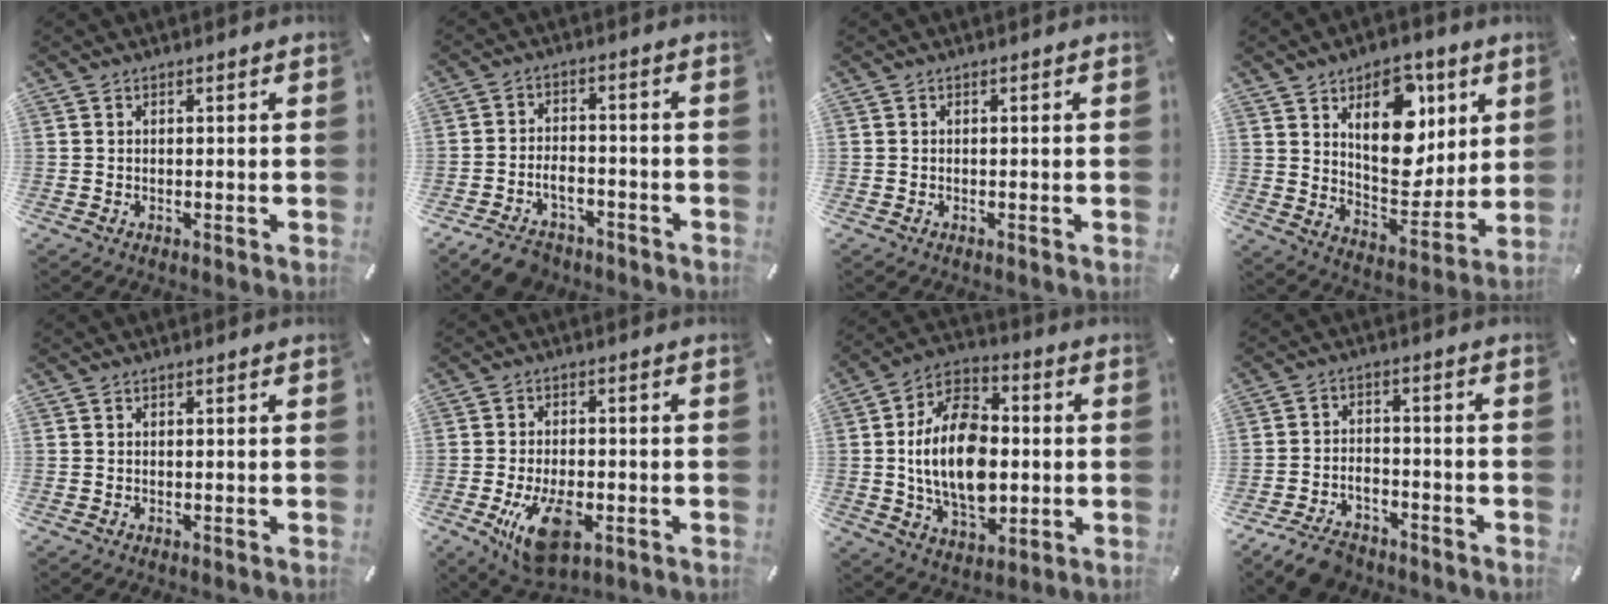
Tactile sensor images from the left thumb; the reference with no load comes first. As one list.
[{"total": 6.7, "force": [-4.1, 4.2, 3.1], "torque": [-0.058, 0.025, -0.074]}, {"total": 0.0}, {"total": 16.7, "force": [7.1, 10.5, 10.9], "torque": [-0.141, -0.031, 0.127]}, {"total": 0.0}, {"total": 12.0, "force": [-4.1, 6.8, 9.0], "torque": [-0.163, -0.006, -0.072]}, {"total": 19.0, "force": [-0.7, 12.3, 14.4], "torque": [-0.291, 0.003, -0.018]}, {"total": 6.8, "force": [-5.6, 3.1, 2.4], "torque": [-0.047, 0.027, -0.106]}]